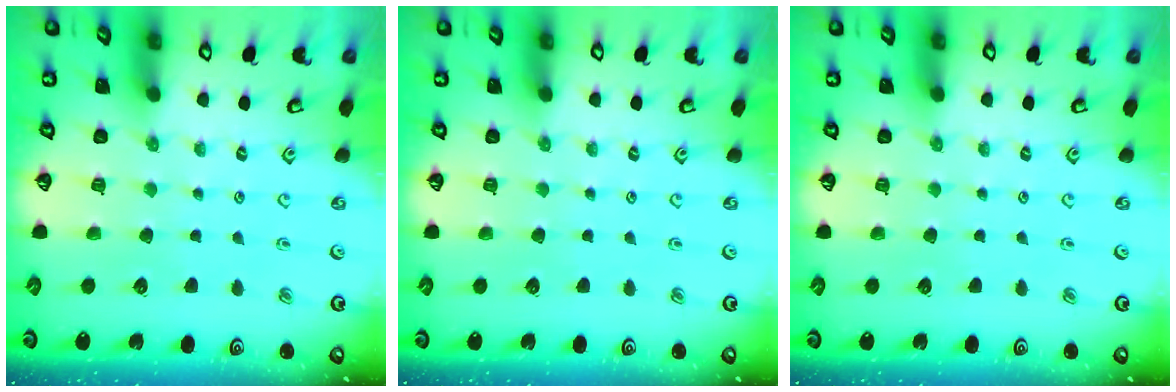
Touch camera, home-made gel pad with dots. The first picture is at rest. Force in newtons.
{"total": 0.0}
{"total": 0.0}